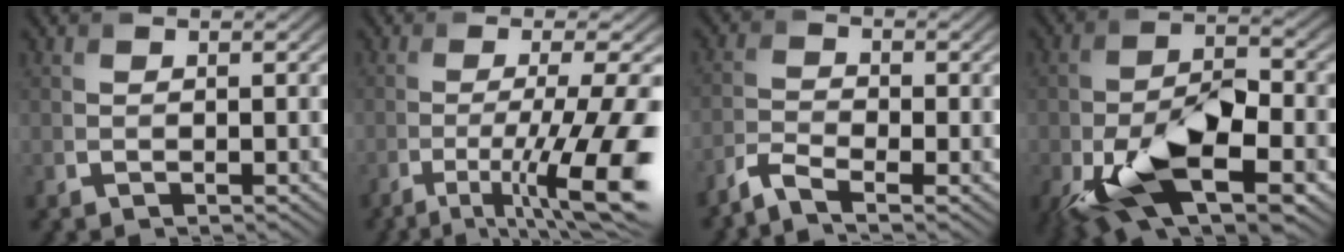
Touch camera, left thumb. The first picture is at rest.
{"total": 11.0, "force": [-4.5, 2.0, 9.8], "torque": [-0.154, -0.010, -0.068]}
{"total": 3.5, "force": [-2.9, 0.8, 1.8], "torque": [-0.048, -0.003, -0.068]}
{"total": 12.3, "force": [-5.5, 5.5, 9.5], "torque": [-0.199, -0.012, -0.101]}